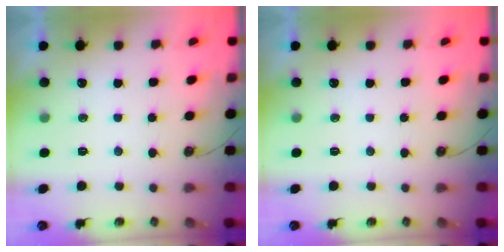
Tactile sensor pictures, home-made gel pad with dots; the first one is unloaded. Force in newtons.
{"total": 0.0}